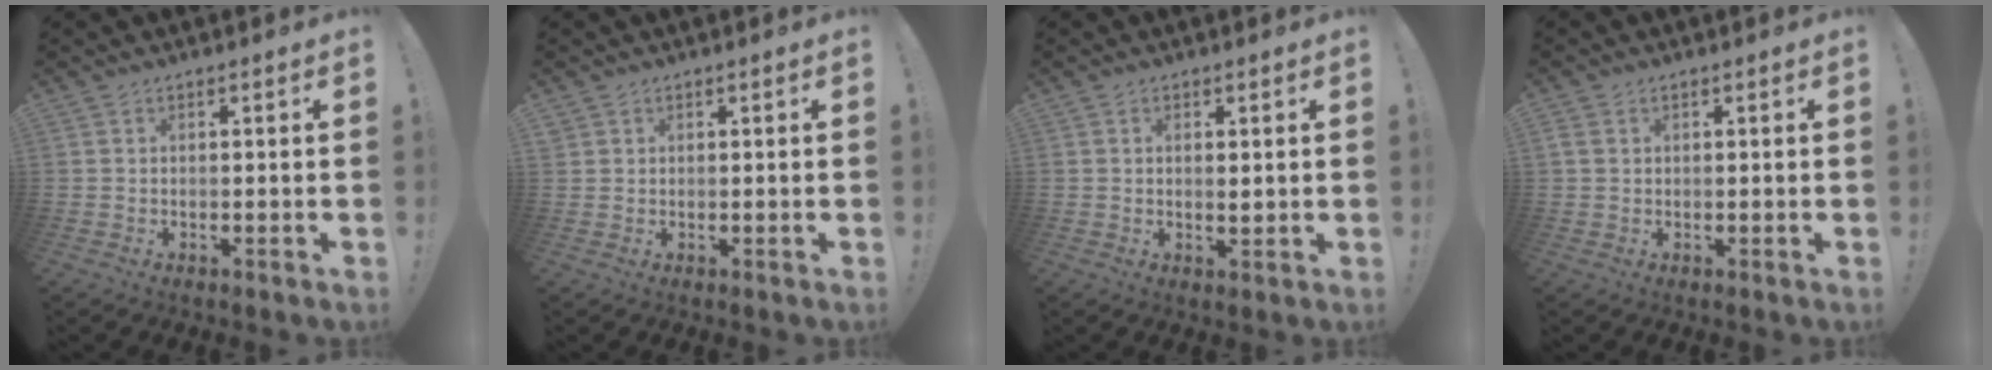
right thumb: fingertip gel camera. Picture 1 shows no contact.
{"total": 1.2, "force": [0.9, 0.8, 0.1], "torque": [0.006, -0.006, 0.016]}
{"total": 1.8, "force": [0.4, 0.9, 1.5], "torque": [-0.009, -0.007, 0.002]}
{"total": 1.9, "force": [0.7, 1.5, 1.0], "torque": [-0.022, 0.006, 0.016]}